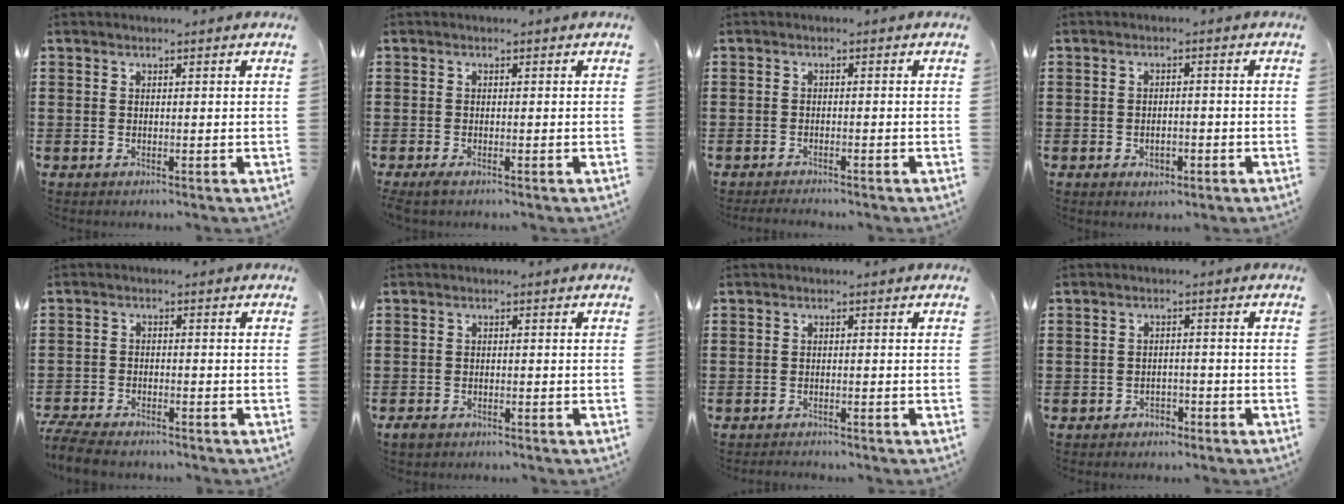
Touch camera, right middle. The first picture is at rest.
{"total": 0.7, "force": [-0.5, 0.1, 0.6], "torque": [-0.012, -0.004, -0.008]}
{"total": 1.2, "force": [-1.2, 0.0, 0.3], "torque": [-0.006, 0.000, -0.024]}
{"total": 1.2, "force": [-0.6, 0.5, 0.9], "torque": [-0.018, -0.002, -0.012]}
{"total": 4.5, "force": [-4.2, 0.6, 1.2], "torque": [-0.040, -0.004, -0.090]}
{"total": 1.4, "force": [-1.1, 0.7, 0.6], "torque": [-0.022, -0.002, -0.025]}
{"total": 0.9, "force": [-0.9, 0.1, 0.0], "torque": [-0.003, 0.000, -0.018]}
{"total": 1.8, "force": [-1.6, 0.8, 0.0], "torque": [-0.008, 0.001, -0.036]}